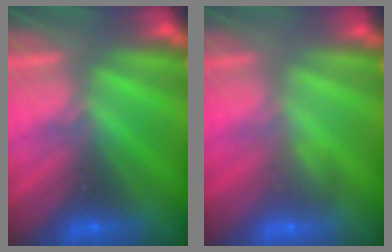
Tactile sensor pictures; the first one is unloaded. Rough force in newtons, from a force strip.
{"total": 2.8}